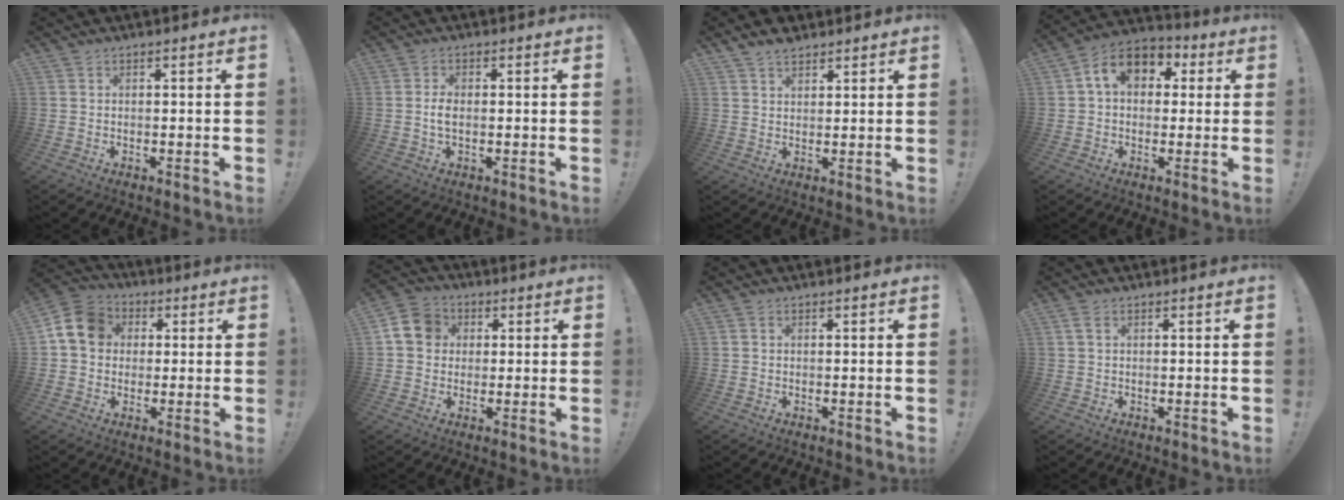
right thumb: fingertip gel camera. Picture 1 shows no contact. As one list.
[{"total": 3.3, "force": [-0.3, 1.7, 2.8], "torque": [-0.058, -0.003, -0.010]}, {"total": 4.3, "force": [3.4, 2.2, 1.4], "torque": [-0.022, -0.018, 0.064]}, {"total": 11.8, "force": [2.9, 8.5, 7.7], "torque": [-0.119, 0.013, 0.060]}, {"total": 12.0, "force": [2.3, 9.9, 6.5], "torque": [-0.095, 0.007, 0.050]}, {"total": 9.6, "force": [1.7, 8.3, 4.5], "torque": [-0.070, 0.008, 0.038]}, {"total": 0.0}, {"total": 2.0, "force": [0.8, 1.2, 1.4], "torque": [-0.021, 0.001, 0.014]}]